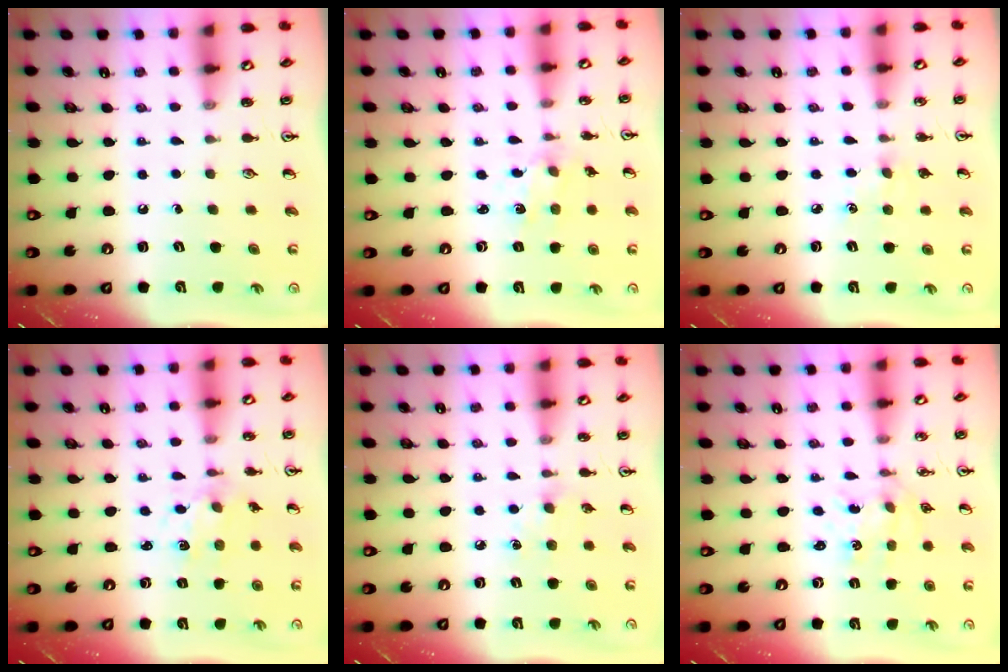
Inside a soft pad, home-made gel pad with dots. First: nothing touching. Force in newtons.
{"total": 1.4, "press": 1.4, "slide": 0.2}
{"total": 5.2, "press": 5.2, "slide": 0.7}
{"total": 2.6, "press": 2.5, "slide": 0.4}
{"total": 5.2, "press": 5.1, "slide": 0.7}
{"total": 1.1, "press": 1.1, "slide": 0.1}